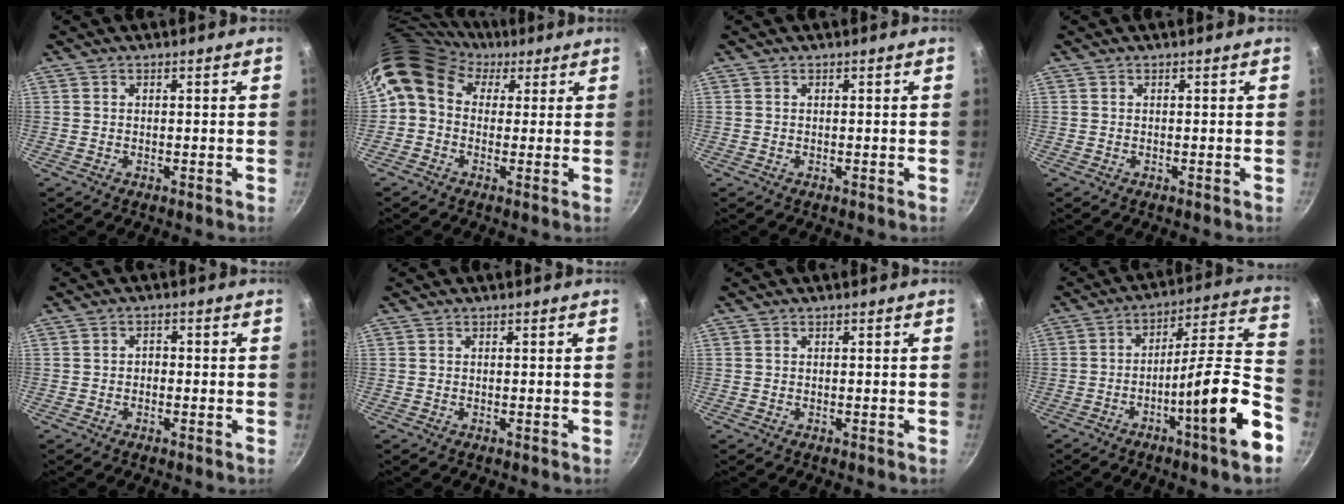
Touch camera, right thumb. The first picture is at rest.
{"total": 11.6, "force": [3.2, 9.4, 6.0], "torque": [-0.106, 0.021, 0.033]}
{"total": 0.0}
{"total": 0.0}
{"total": 1.5, "force": [-0.3, 1.1, 0.9], "torque": [-0.013, 0.007, -0.007]}
{"total": 0.0}
{"total": 0.0}
{"total": 18.1, "force": [-7.1, 2.2, 16.5], "torque": [-0.211, 0.054, -0.122]}